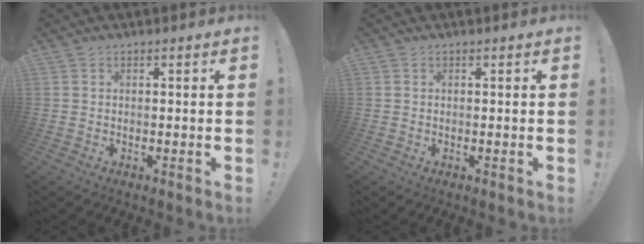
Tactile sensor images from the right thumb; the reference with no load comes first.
{"total": 0.0}